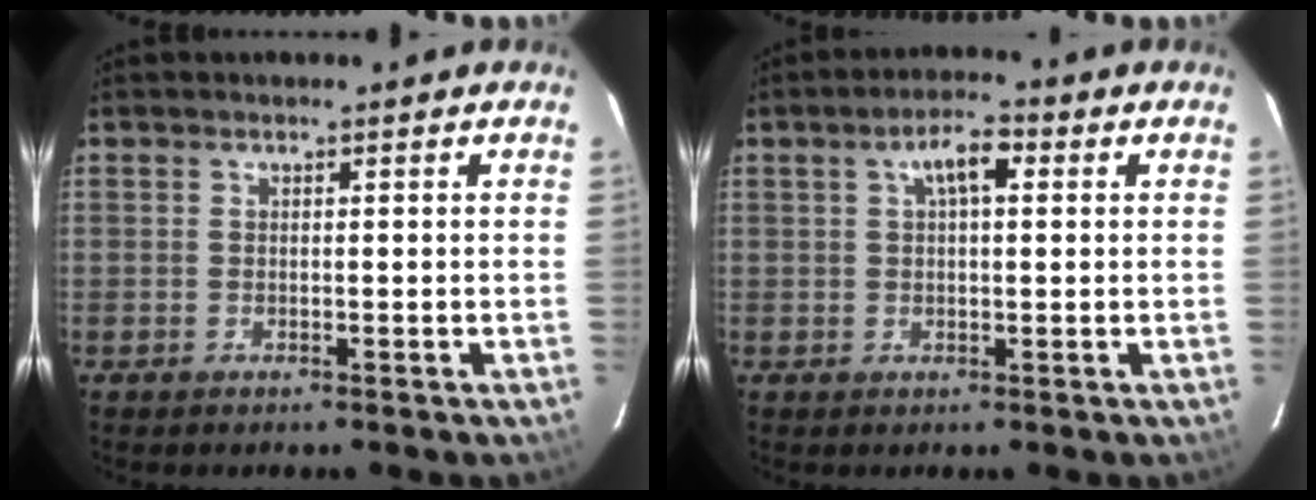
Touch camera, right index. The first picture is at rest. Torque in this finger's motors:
{"motor_torque": [0.47, 0.19, 0.16, 0.07]}